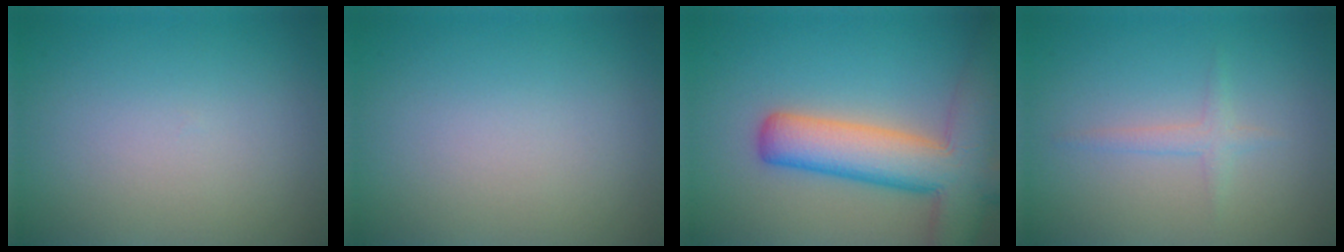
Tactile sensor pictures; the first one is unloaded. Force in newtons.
{"total": 0.0}
{"total": 9.4, "press": 9.4, "slide": 0.6}
{"total": 1.3, "press": 1.3, "slide": 0.1}